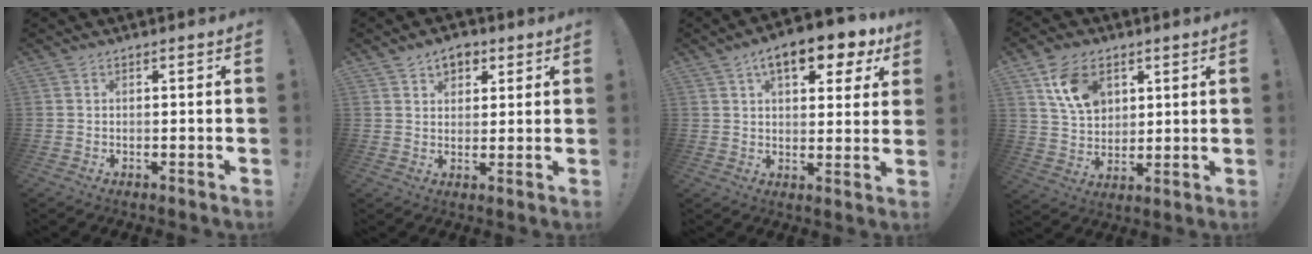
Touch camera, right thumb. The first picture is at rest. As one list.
[{"total": 5.8, "force": [3.3, 4.1, 2.4], "torque": [-0.027, -0.012, 0.058]}, {"total": 12.1, "force": [6.4, 5.4, 8.7], "torque": [-0.122, -0.027, 0.106]}, {"total": 11.9, "force": [5.7, 8.3, 6.3], "torque": [-0.098, -0.016, 0.111]}]